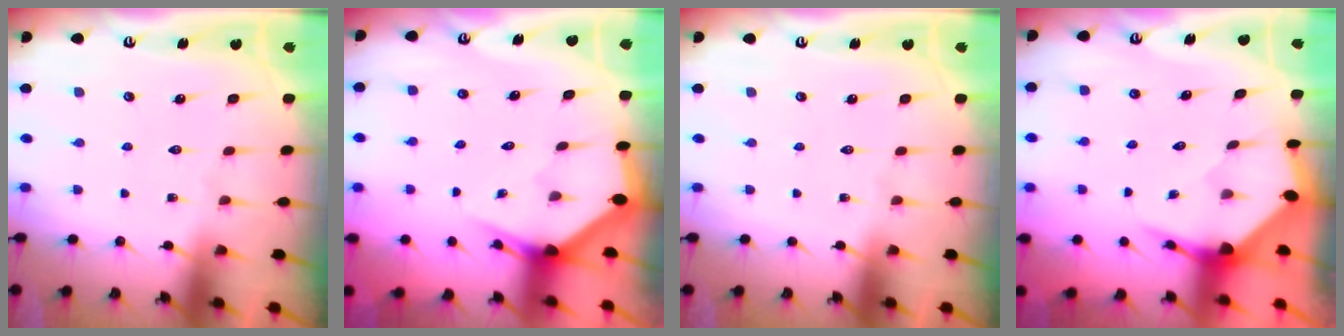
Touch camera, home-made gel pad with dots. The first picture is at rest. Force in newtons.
{"total": 2.8, "press": 2.8, "slide": 0.2}
{"total": 0.0}
{"total": 3.6, "press": 3.6, "slide": 0.4}